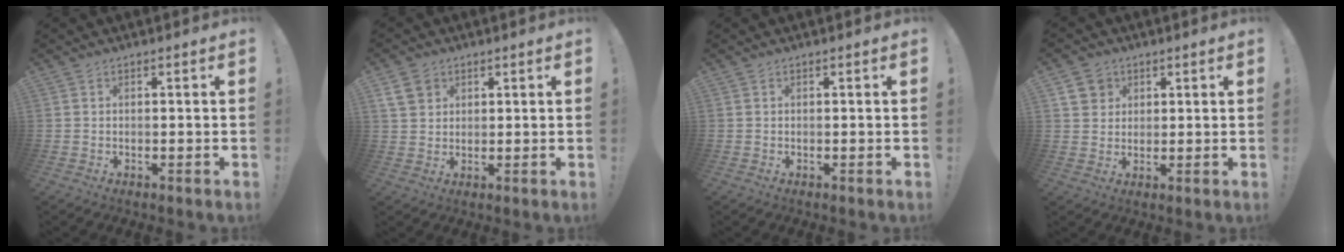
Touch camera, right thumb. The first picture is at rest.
{"total": 6.4, "force": [3.3, 4.9, 2.5], "torque": [-0.044, -0.006, 0.067]}
{"total": 0.0}
{"total": 6.0, "force": [3.0, 5.0, 1.6], "torque": [-0.024, -0.010, 0.057]}